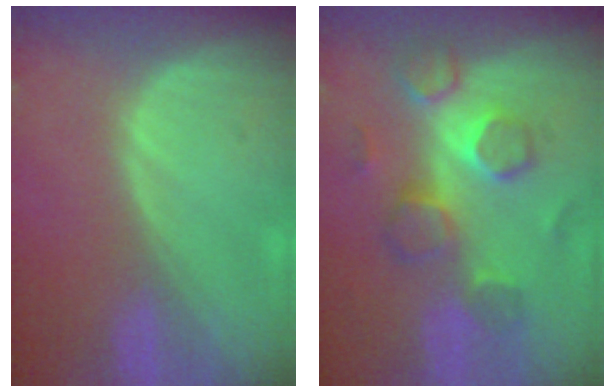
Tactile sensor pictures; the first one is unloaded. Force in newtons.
{"total": 8.2, "press": 8.0, "slide": 1.8}